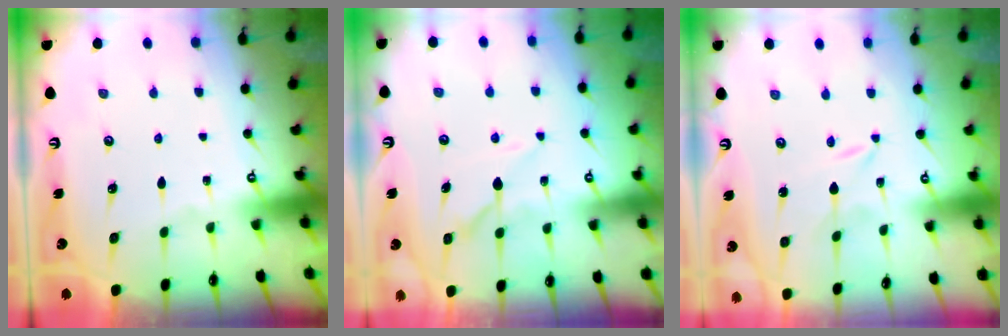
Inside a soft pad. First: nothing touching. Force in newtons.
{"total": 6.1, "press": 6.1, "slide": 0.6}
{"total": 0.0}